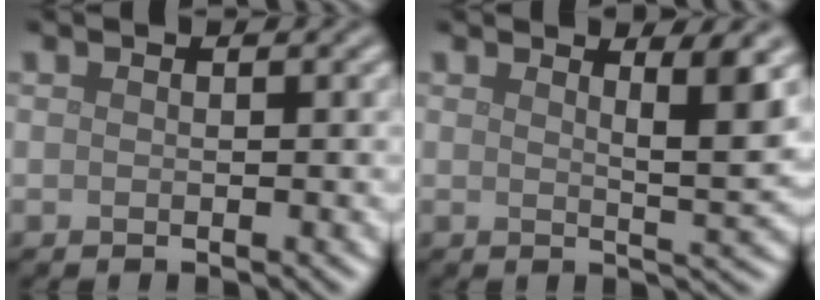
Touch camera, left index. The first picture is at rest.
{"total": 3.7, "force": [1.9, 0.7, 3.1], "torque": [-0.038, -0.006, 0.028]}